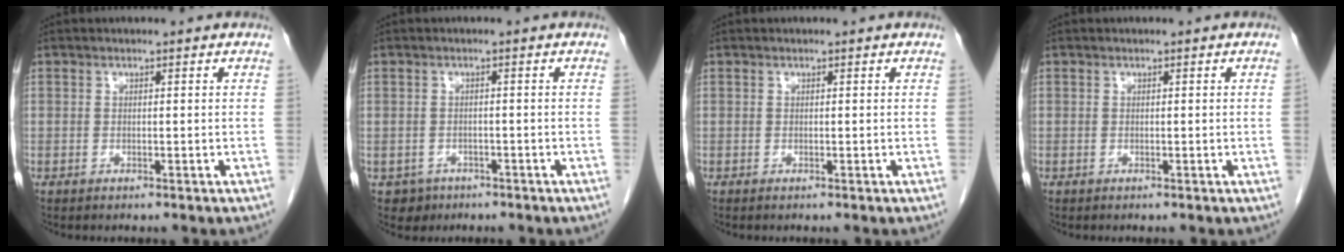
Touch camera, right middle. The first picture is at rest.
{"total": 2.6, "force": [-1.5, 2.1, 0.0], "torque": [-0.001, 0.009, -0.022]}
{"total": 0.0}
{"total": 0.0}